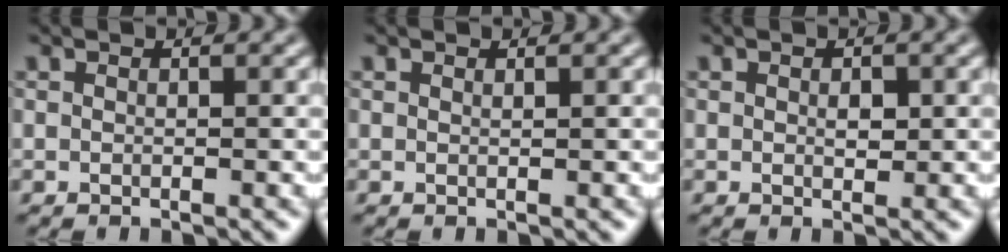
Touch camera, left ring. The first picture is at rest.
{"total": 0.0}
{"total": 1.0, "force": [0.1, 0.6, 0.8], "torque": [-0.012, -0.002, 0.002]}